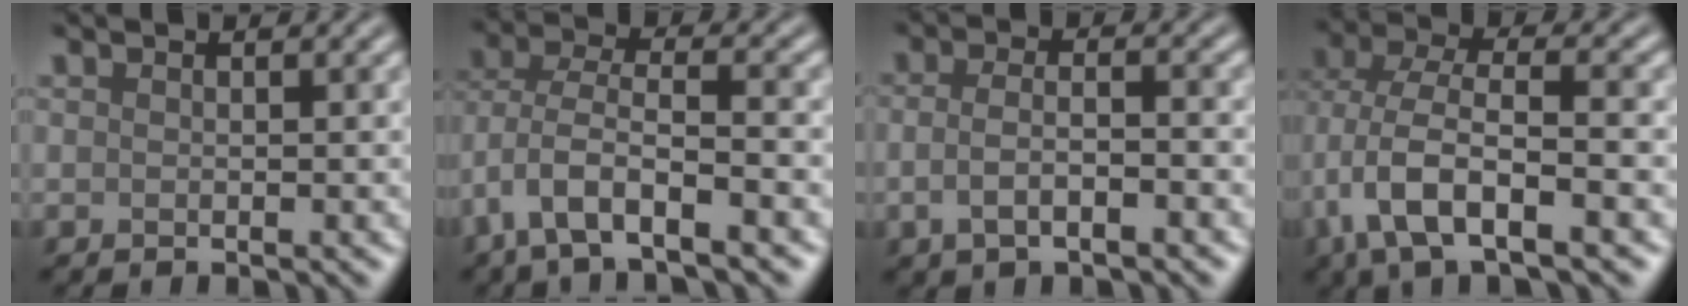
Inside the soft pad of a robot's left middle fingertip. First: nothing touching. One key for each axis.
{"total": 6.8, "fx": -3.3, "fy": 2.8, "fz": 5.2, "tx": -0.102, "ty": 0.001, "tz": -0.069}
{"total": 3.5, "fx": -1.1, "fy": 1.4, "fz": 3.0, "tx": -0.061, "ty": -0.002, "tz": -0.025}
{"total": 8.6, "fx": -2.5, "fy": 4.1, "fz": 7.1, "tx": -0.145, "ty": 0.004, "tz": -0.050}